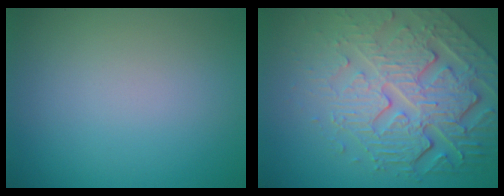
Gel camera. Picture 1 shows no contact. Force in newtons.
{"total": 8.3, "press": 5.8, "slide": 6.0}